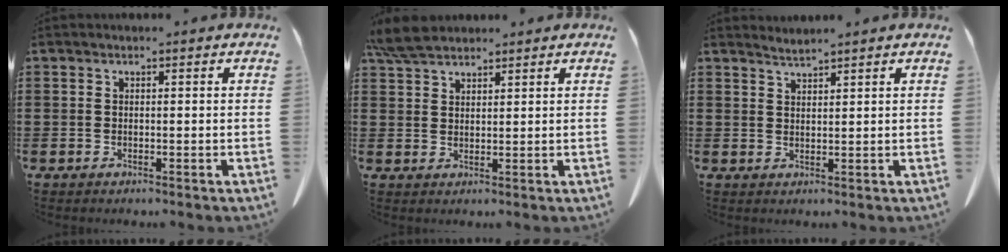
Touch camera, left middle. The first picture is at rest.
{"total": 4.9, "force": [4.2, 1.3, 2.2], "torque": [-0.055, -0.004, 0.081]}
{"total": 1.7, "force": [1.6, -0.3, 0.1], "torque": [-0.005, -0.002, 0.034]}